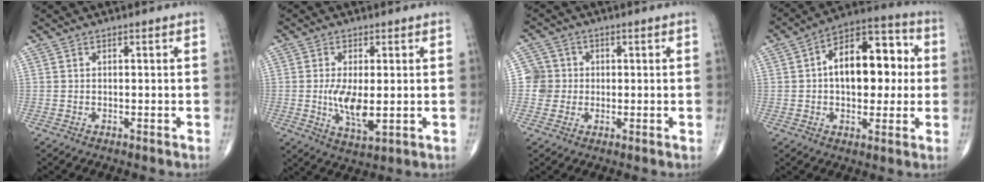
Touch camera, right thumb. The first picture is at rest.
{"total": 7.6, "force": [-0.4, 3.0, 6.9], "torque": [-0.129, -0.018, -0.001]}
{"total": 4.3, "force": [0.0, 4.3, 0.3], "torque": [0.028, 0.009, -0.007]}
{"total": 16.5, "force": [1.6, 9.4, 13.4], "torque": [-0.167, 0.030, 0.016]}